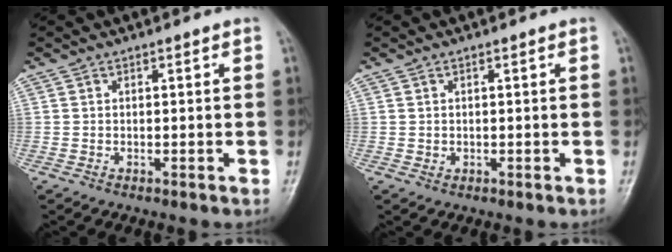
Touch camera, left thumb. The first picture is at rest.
{"total": 0.6, "force": [0.1, 0.6, 0.3], "torque": [0.000, 0.000, 0.002]}